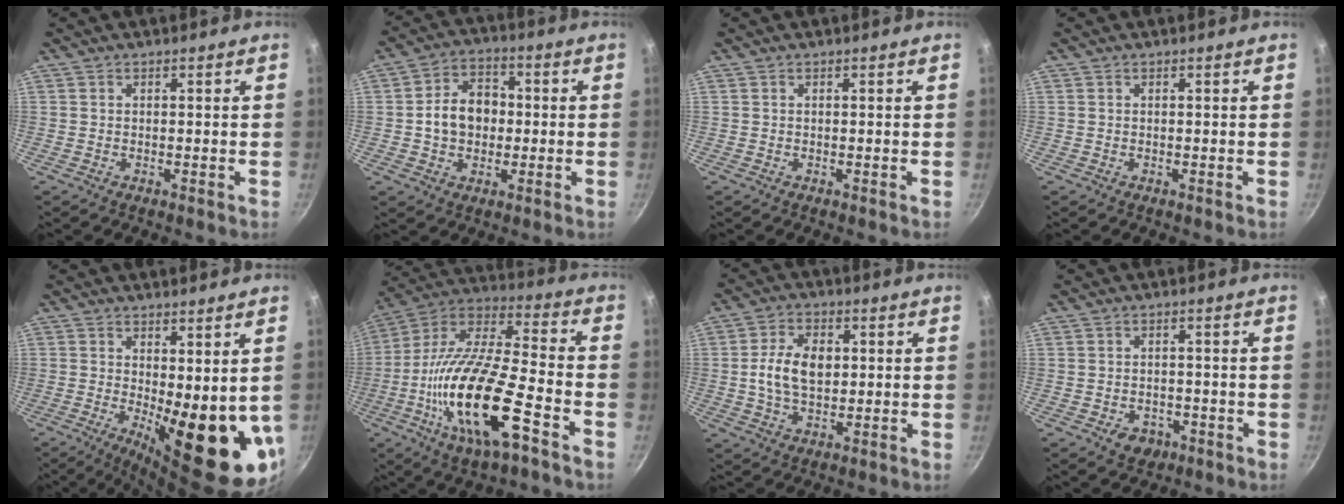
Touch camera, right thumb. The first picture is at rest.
{"total": 9.6, "force": [-0.2, 7.4, 6.1], "torque": [-0.069, 0.020, -0.011]}
{"total": 0.0}
{"total": 0.0}
{"total": 15.1, "force": [-0.2, 5.3, 14.1], "torque": [-0.157, -0.033, 0.012]}
{"total": 23.6, "force": [-9.0, 7.5, 20.5], "torque": [-0.380, 0.027, -0.181]}
{"total": 9.1, "force": [0.8, 5.9, 7.0], "torque": [-0.113, 0.006, 0.010]}
{"total": 3.9, "force": [-1.9, 3.0, 1.8], "torque": [-0.017, 0.014, -0.016]}